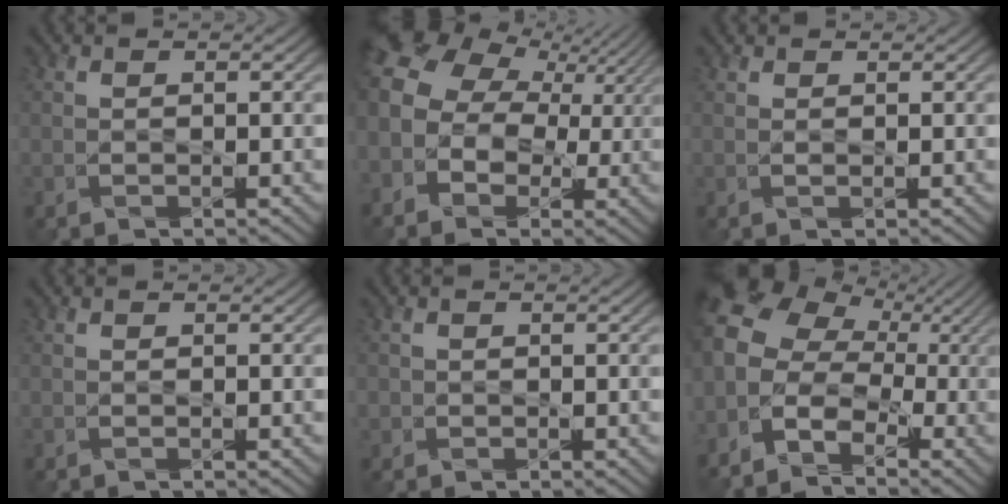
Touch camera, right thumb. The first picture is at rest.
{"total": 12.4, "force": [2.3, 9.5, 7.6], "torque": [-0.193, 0.017, 0.041]}
{"total": 0.7, "force": [0.7, 0.0, 0.1], "torque": [-0.007, 0.001, 0.015]}
{"total": 0.0}
{"total": 1.0, "force": [-0.1, 1.0, 0.1], "torque": [0.002, -0.002, -0.001]}
{"total": 9.2, "force": [-1.7, 6.8, 6.0], "torque": [-0.136, -0.001, -0.037]}